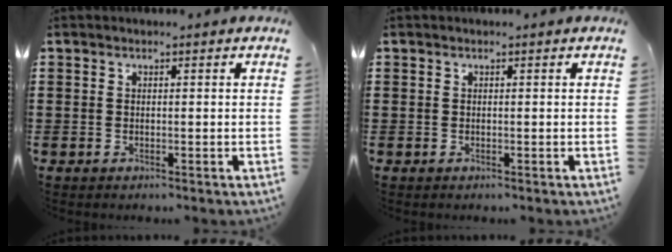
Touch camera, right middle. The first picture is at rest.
{"total": 0.0}